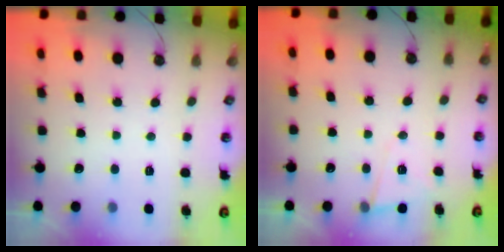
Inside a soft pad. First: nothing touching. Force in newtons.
{"total": 4.6, "press": 4.5, "slide": 1.0}